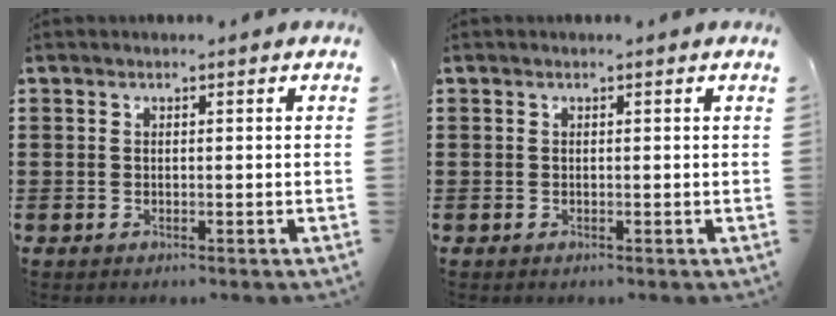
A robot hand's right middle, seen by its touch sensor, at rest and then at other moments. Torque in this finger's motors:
{"motor_torque": [0.09, -0.09, 0.00, 0.00]}